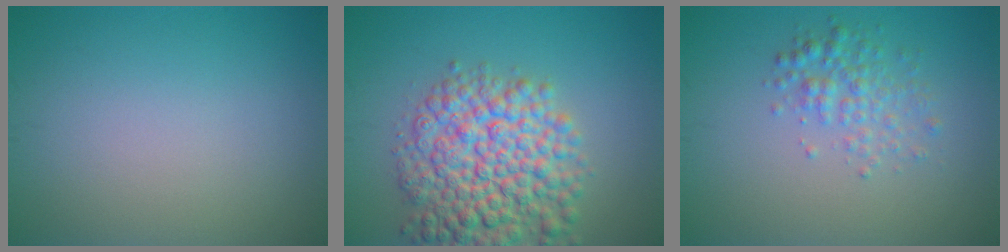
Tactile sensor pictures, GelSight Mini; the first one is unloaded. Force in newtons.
{"total": 9.0, "press": 9.0, "slide": 0.3}
{"total": 2.5, "press": 2.5, "slide": 0.1}